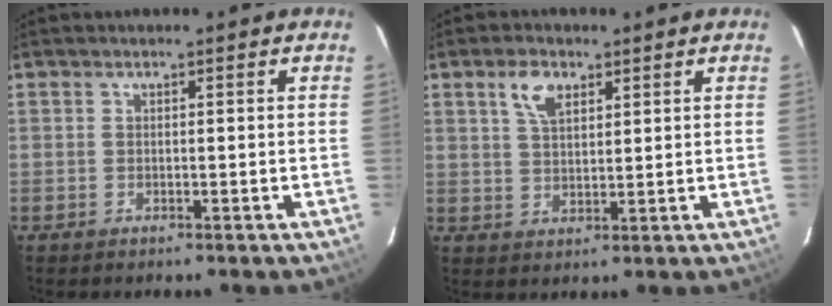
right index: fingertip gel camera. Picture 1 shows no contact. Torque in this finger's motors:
{"motor_torque": [0.55, 0.52, 0.17, 0.06]}